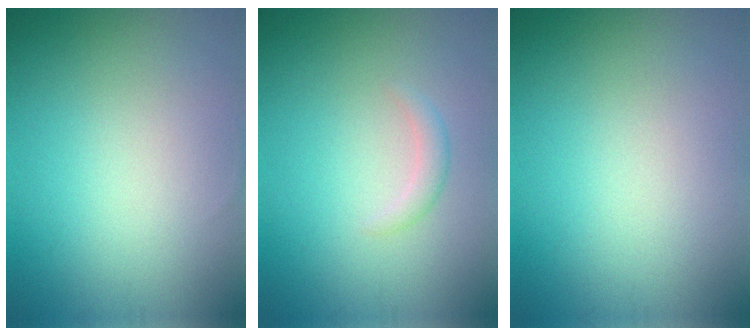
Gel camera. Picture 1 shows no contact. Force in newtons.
{"total": 1.1, "press": 1.1, "slide": 0.1}
{"total": 0.0}